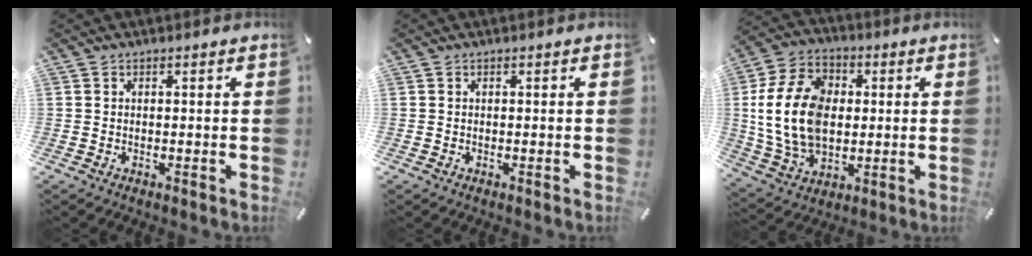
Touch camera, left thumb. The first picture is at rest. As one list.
[{"total": 0.0}, {"total": 16.9, "force": [0.7, 12.8, 11.0], "torque": [-0.249, 0.010, 0.010]}]